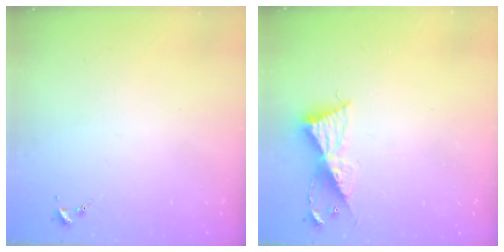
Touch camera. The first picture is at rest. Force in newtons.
{"total": 9.3, "press": 9.3, "slide": 0.7}